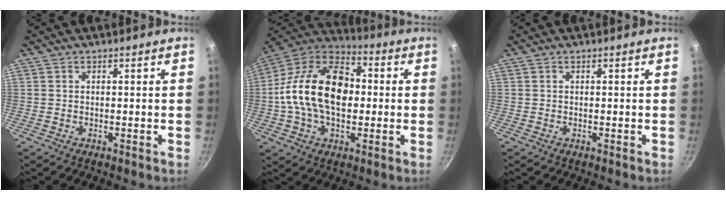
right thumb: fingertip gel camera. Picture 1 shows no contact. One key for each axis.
{"total": 21.4, "fx": 0.0, "fy": 13.9, "fz": 16.3, "tx": -0.258, "ty": 0.035, "tz": -0.017}
{"total": 0.0}